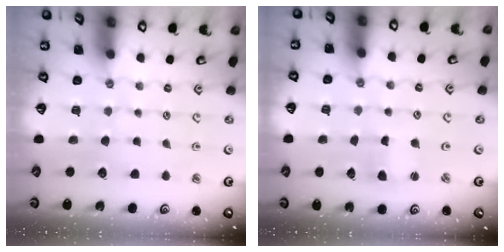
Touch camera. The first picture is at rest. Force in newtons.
{"total": 1.3, "press": 1.3, "slide": 0.3}